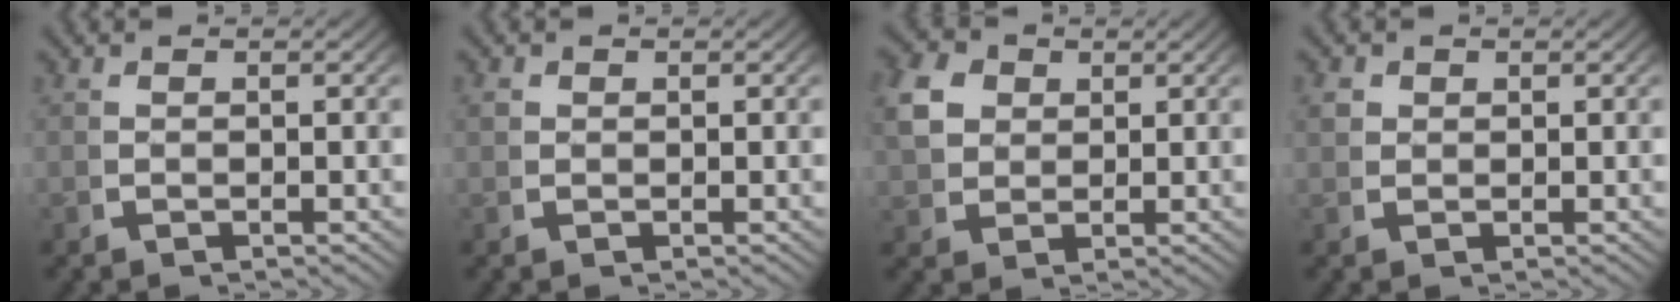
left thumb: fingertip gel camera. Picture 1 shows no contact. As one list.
[{"total": 0.9, "force": [0.4, 0.8, 0.3], "torque": [-0.009, -0.008, 0.013]}, {"total": 5.8, "force": [2.3, 4.5, 2.9], "torque": [-0.075, -0.011, 0.049]}, {"total": 1.7, "force": [0.8, 1.4, 0.6], "torque": [-0.014, -0.006, 0.020]}]